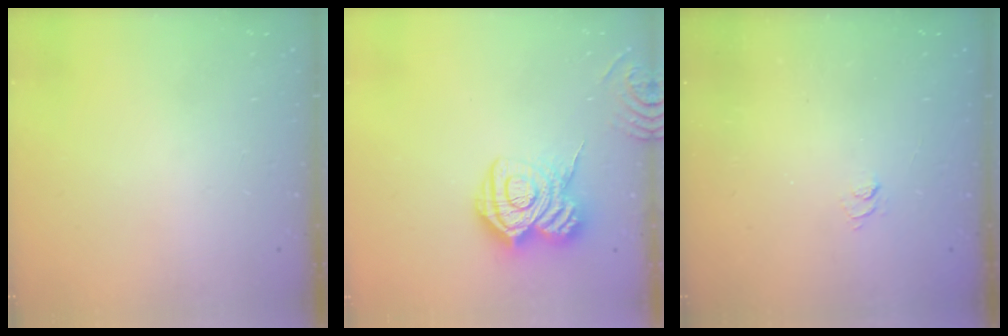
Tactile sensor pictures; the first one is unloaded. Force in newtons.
{"total": 14.7, "press": 14.6, "slide": 1.0}
{"total": 1.9, "press": 1.5, "slide": 1.3}